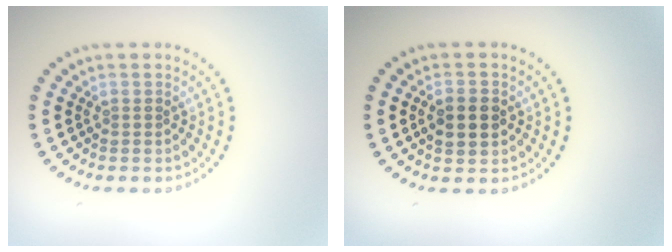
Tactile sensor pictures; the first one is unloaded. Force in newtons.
{"total": 3.4, "press": 3.4, "slide": 0.2}